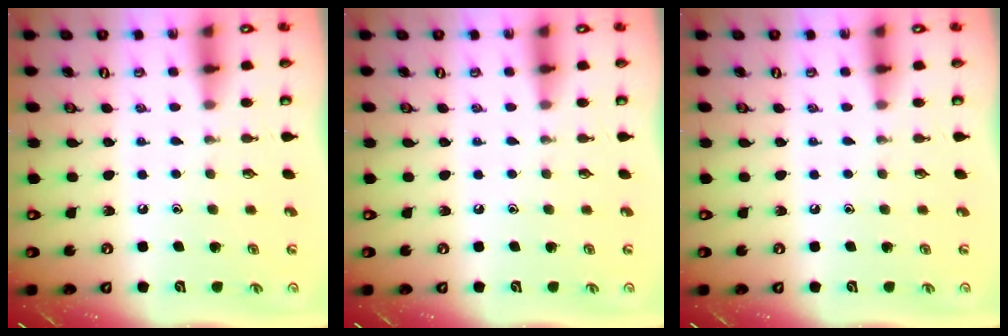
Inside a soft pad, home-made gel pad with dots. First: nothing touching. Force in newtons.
{"total": 0.0}
{"total": 0.0}